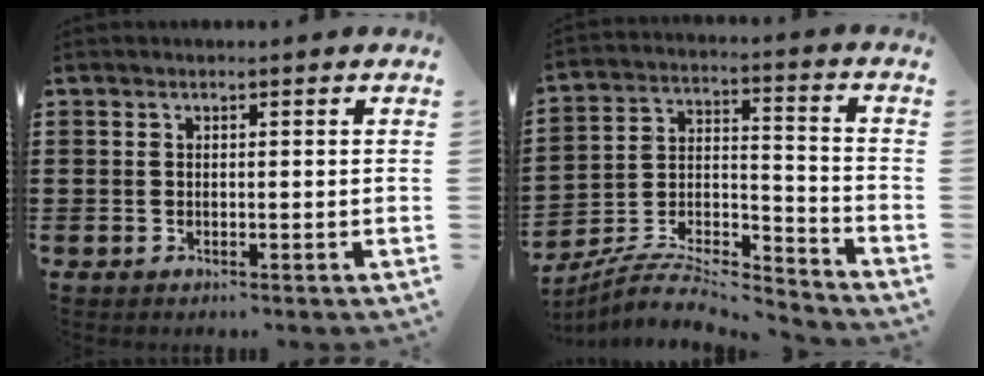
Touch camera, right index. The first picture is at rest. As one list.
[{"total": 7.5, "force": [-7.0, 1.4, 2.5], "torque": [-0.048, 0.002, -0.140]}]